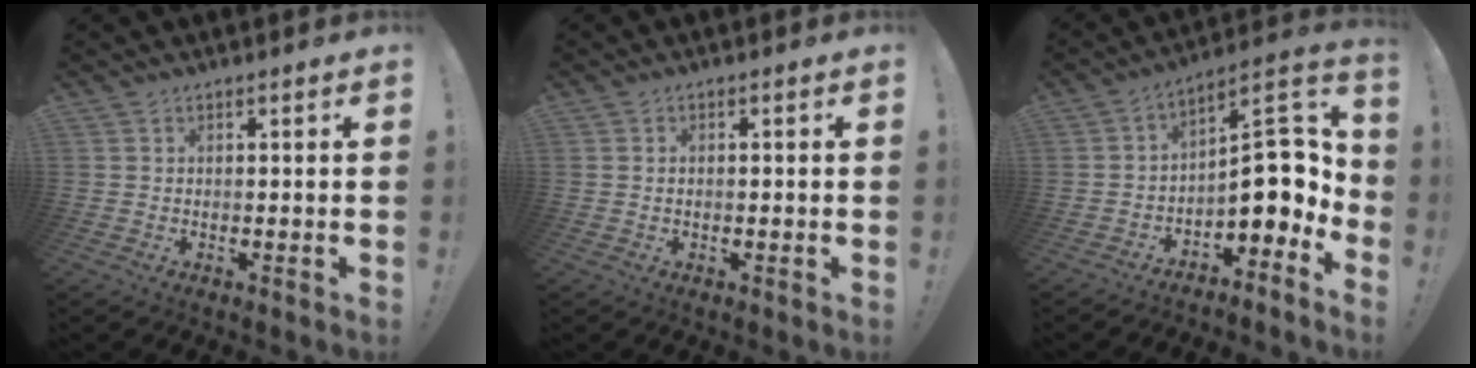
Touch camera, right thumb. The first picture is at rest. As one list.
[{"total": 0.6, "force": [-0.1, 0.2, 0.6], "torque": [-0.012, 0.001, -0.001]}, {"total": 13.7, "force": [-1.3, 6.8, 11.9], "torque": [-0.160, 0.001, -0.018]}]